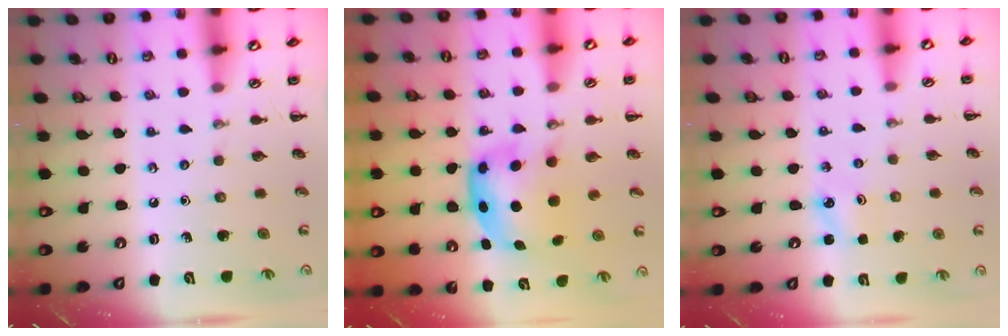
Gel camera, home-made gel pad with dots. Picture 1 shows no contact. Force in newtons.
{"total": 5.8, "press": 5.7, "slide": 0.7}
{"total": 2.0, "press": 2.0, "slide": 0.5}